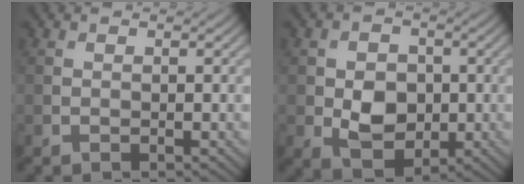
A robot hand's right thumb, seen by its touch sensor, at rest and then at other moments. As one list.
[{"total": 5.9, "force": [-0.7, 4.5, 3.7], "torque": [-0.073, -0.007, -0.014]}]